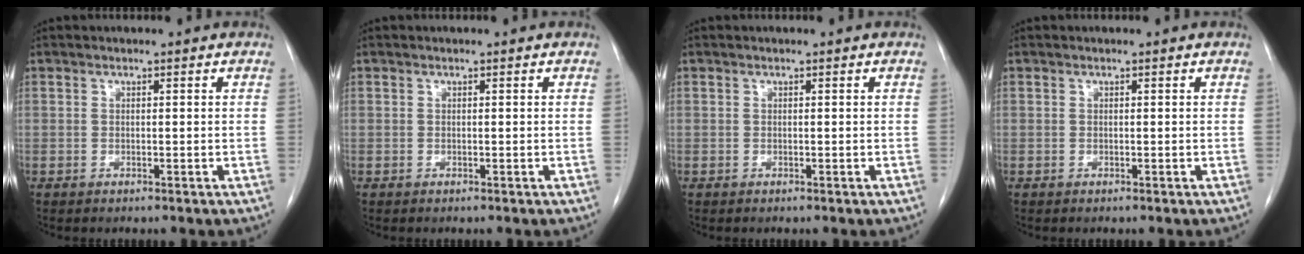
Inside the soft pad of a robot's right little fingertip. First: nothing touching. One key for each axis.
{"total": 0.0}
{"total": 0.0}
{"total": 0.0}